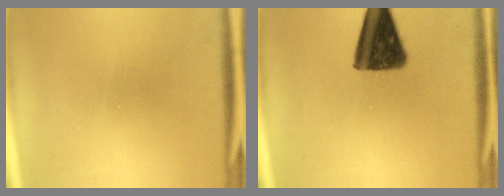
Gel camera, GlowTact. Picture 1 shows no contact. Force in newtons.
{"total": 13.4}